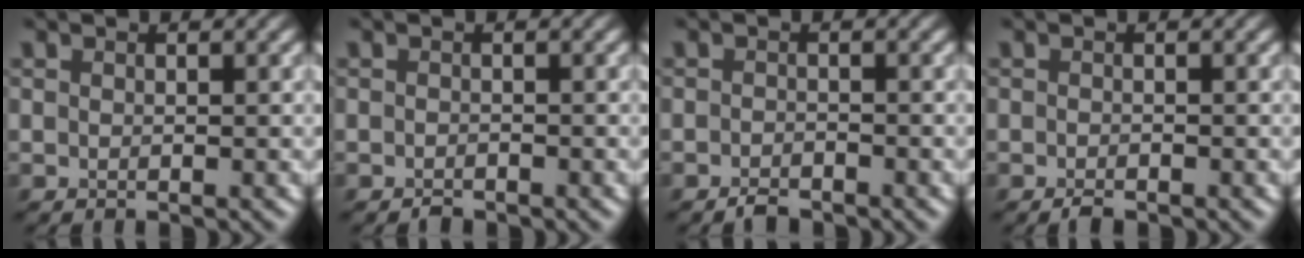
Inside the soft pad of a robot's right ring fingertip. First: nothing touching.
{"total": 0.8, "force": [-0.7, 0.3, 0.2], "torque": [-0.002, 0.000, -0.013]}
{"total": 1.4, "force": [-1.3, 0.5, 0.5], "torque": [-0.008, 0.001, -0.026]}
{"total": 1.0, "force": [-0.8, 0.3, 0.5], "torque": [-0.010, -0.002, -0.014]}